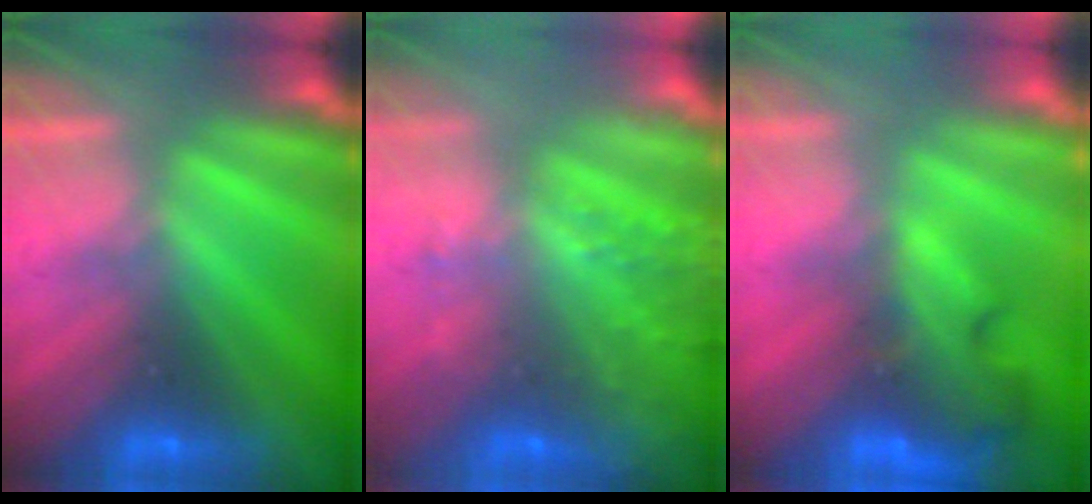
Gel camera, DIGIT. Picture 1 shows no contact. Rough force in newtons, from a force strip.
{"total": 10.8}
{"total": 7.8}